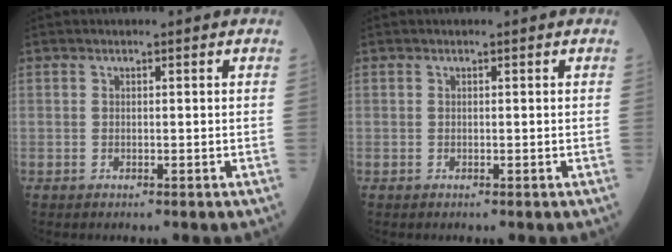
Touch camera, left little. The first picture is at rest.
{"total": 0.0}